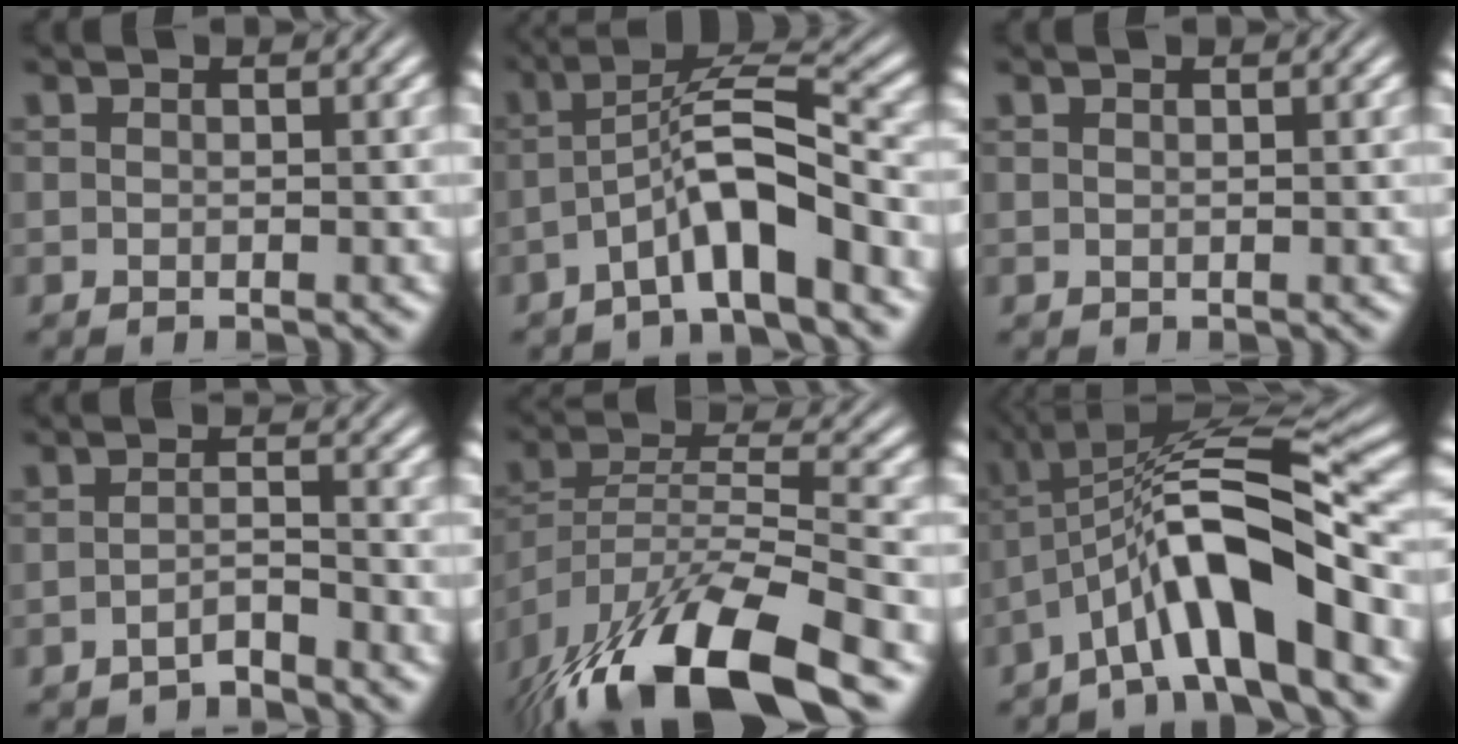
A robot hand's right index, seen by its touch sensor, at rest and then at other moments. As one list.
[{"total": 4.7, "force": [-0.6, 1.3, 4.5], "torque": [-0.082, -0.005, -0.006]}, {"total": 0.6, "force": [0.5, 0.3, -0.1], "torque": [-0.001, 0.002, 0.007]}, {"total": 1.4, "force": [-1.3, 0.0, 0.5], "torque": [-0.006, -0.013, -0.022]}, {"total": 9.8, "force": [-4.1, 5.2, 7.2], "torque": [-0.150, -0.039, -0.051]}, {"total": 9.0, "force": [0.6, 3.7, 8.2], "torque": [-0.132, 0.009, 0.013]}]